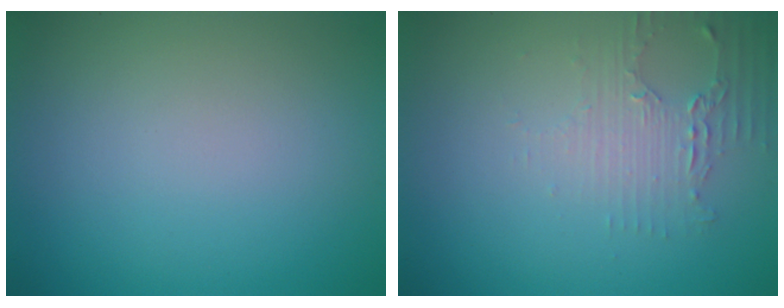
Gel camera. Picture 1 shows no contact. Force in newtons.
{"total": 2.1, "press": 2.0, "slide": 0.4}